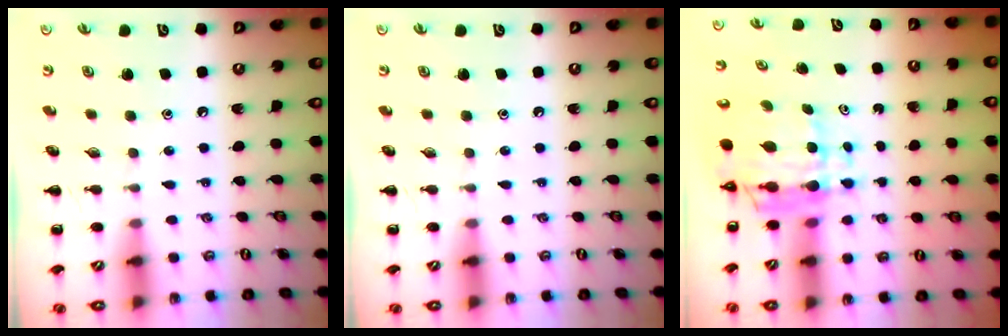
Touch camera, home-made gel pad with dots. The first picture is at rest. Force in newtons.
{"total": 0.0}
{"total": 7.5, "press": 7.0, "slide": 2.7}